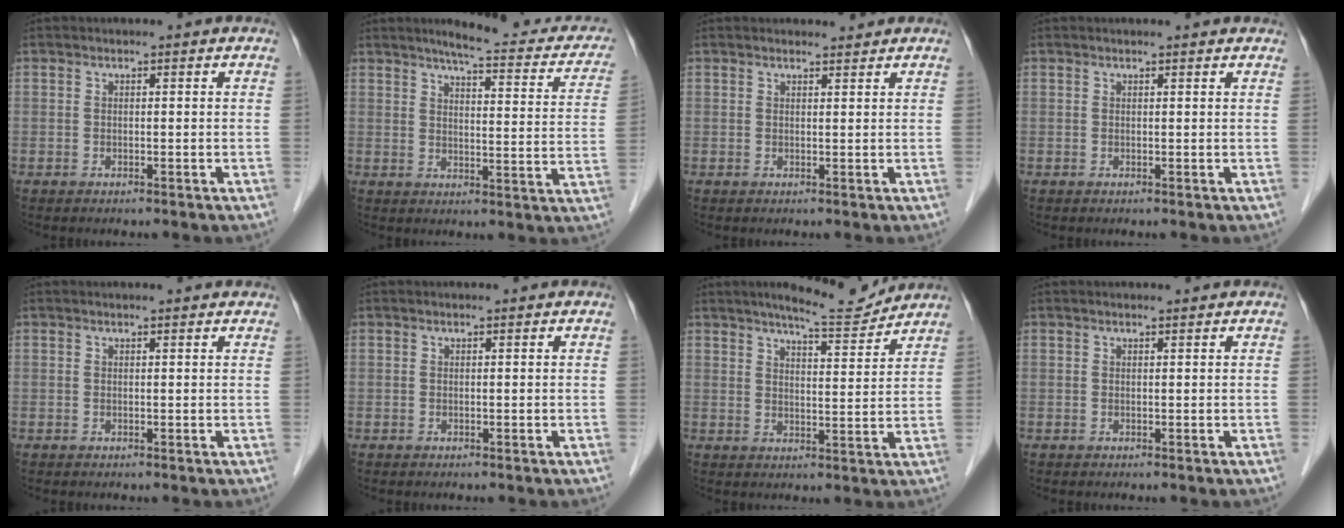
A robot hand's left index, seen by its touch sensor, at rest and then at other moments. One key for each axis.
{"total": 15.7, "fx": 13.3, "fy": 2.8, "fz": 7.8, "tx": -0.077, "ty": -0.016, "tz": 0.143}
{"total": 1.4, "fx": 1.4, "fy": 0.2, "fz": 0.0, "tx": -0.005, "ty": -0.002, "tz": 0.021}
{"total": 2.1, "fx": 2.0, "fy": 0.3, "fz": 0.7, "tx": -0.014, "ty": 0.009, "tz": 0.016}
{"total": 1.6, "fx": 1.5, "fy": 0.2, "fz": 0.6, "tx": -0.013, "ty": 0.007, "tz": 0.013}
{"total": 0.0}
{"total": 7.0, "fx": 6.6, "fy": 0.3, "fz": 2.4, "tx": -0.041, "ty": -0.010, "tz": 0.096}
{"total": 0.0}